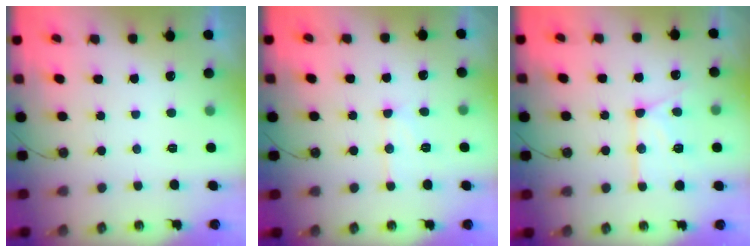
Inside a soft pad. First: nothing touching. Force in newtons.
{"total": 9.1, "press": 9.1, "slide": 0.5}
{"total": 12.6, "press": 12.6, "slide": 0.8}